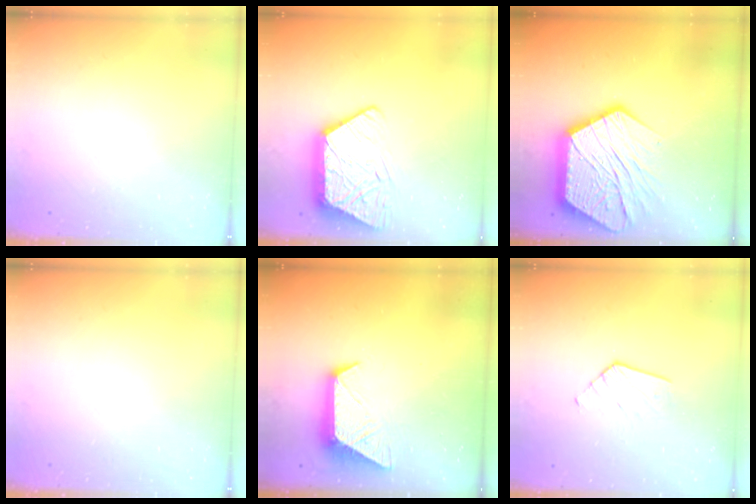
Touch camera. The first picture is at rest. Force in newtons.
{"total": 14.4, "press": 14.3, "slide": 1.2}
{"total": 23.5, "press": 23.4, "slide": 2.1}
{"total": 0.0}
{"total": 10.0, "press": 10.0, "slide": 0.5}
{"total": 7.1, "press": 7.1, "slide": 0.5}